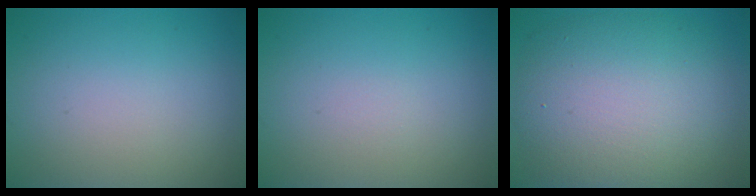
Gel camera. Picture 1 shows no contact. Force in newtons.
{"total": 0.0}
{"total": 10.7, "press": 10.7, "slide": 0.7}